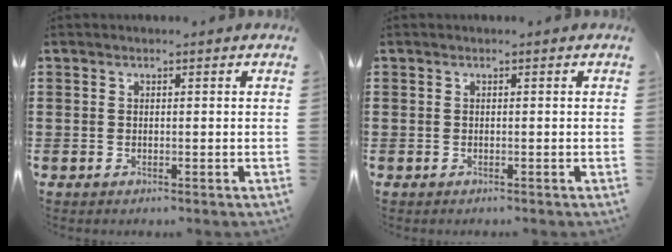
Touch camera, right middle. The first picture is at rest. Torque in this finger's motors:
{"motor_torque": [0.33, -0.29, 0.06, 0.03]}